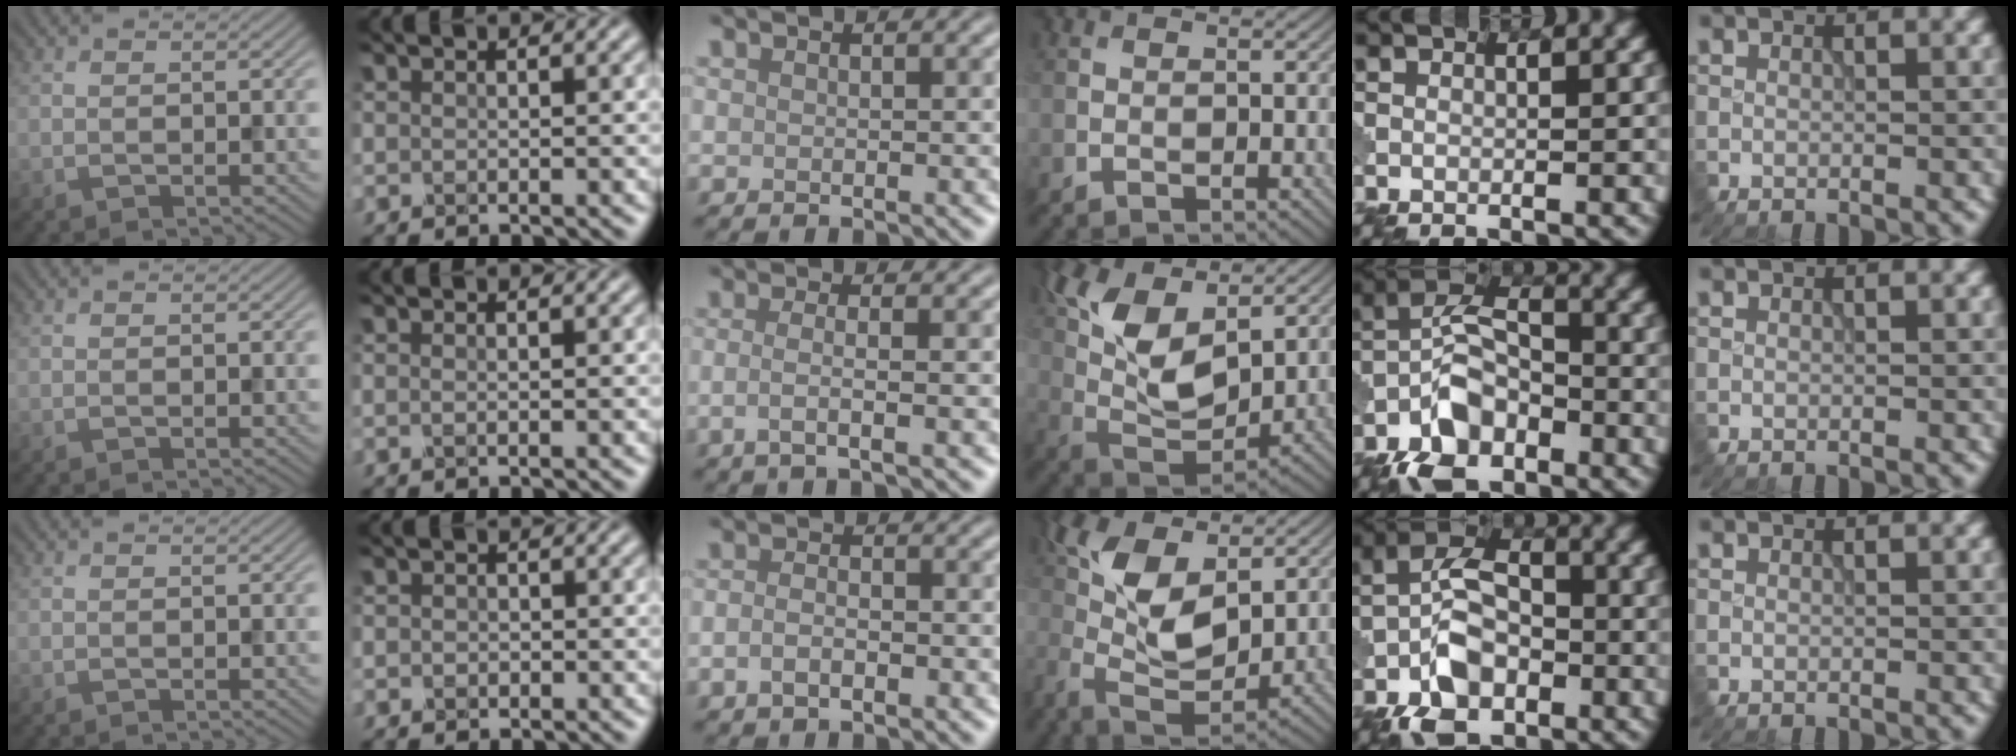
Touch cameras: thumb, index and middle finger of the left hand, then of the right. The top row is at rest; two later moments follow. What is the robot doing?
{"motion": "insert", "object": "pin"}